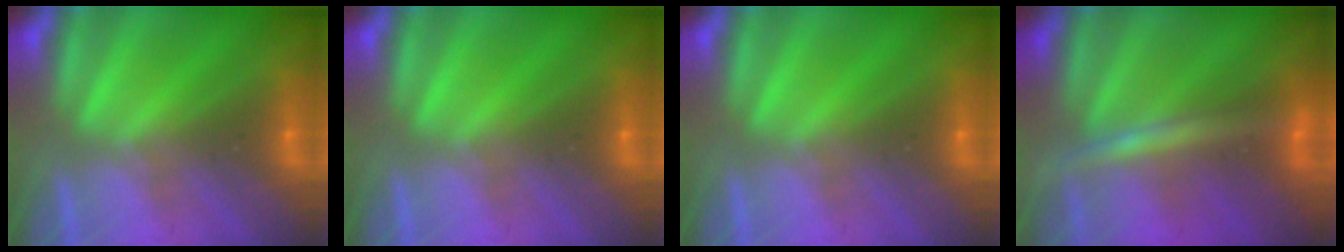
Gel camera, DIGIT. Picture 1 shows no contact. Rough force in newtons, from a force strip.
{"total": 0.0}
{"total": 0.0}
{"total": 2.4}